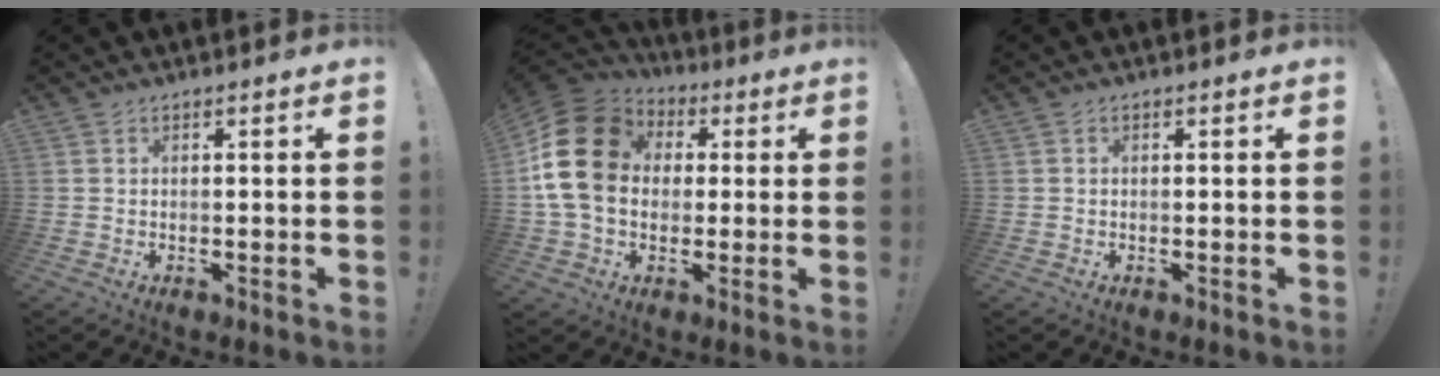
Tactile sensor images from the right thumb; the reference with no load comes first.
{"total": 19.0, "force": [2.4, 14.4, 12.1], "torque": [-0.228, 0.009, 0.046]}
{"total": 0.0}